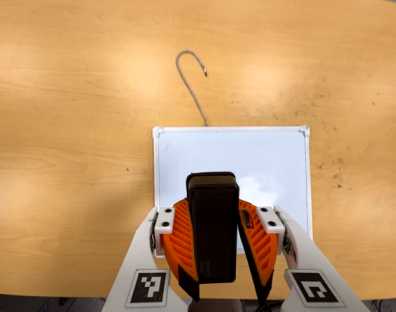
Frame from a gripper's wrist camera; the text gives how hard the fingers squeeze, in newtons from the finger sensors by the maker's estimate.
{"total": 9.6, "left": 9.7, "right": 9.5}